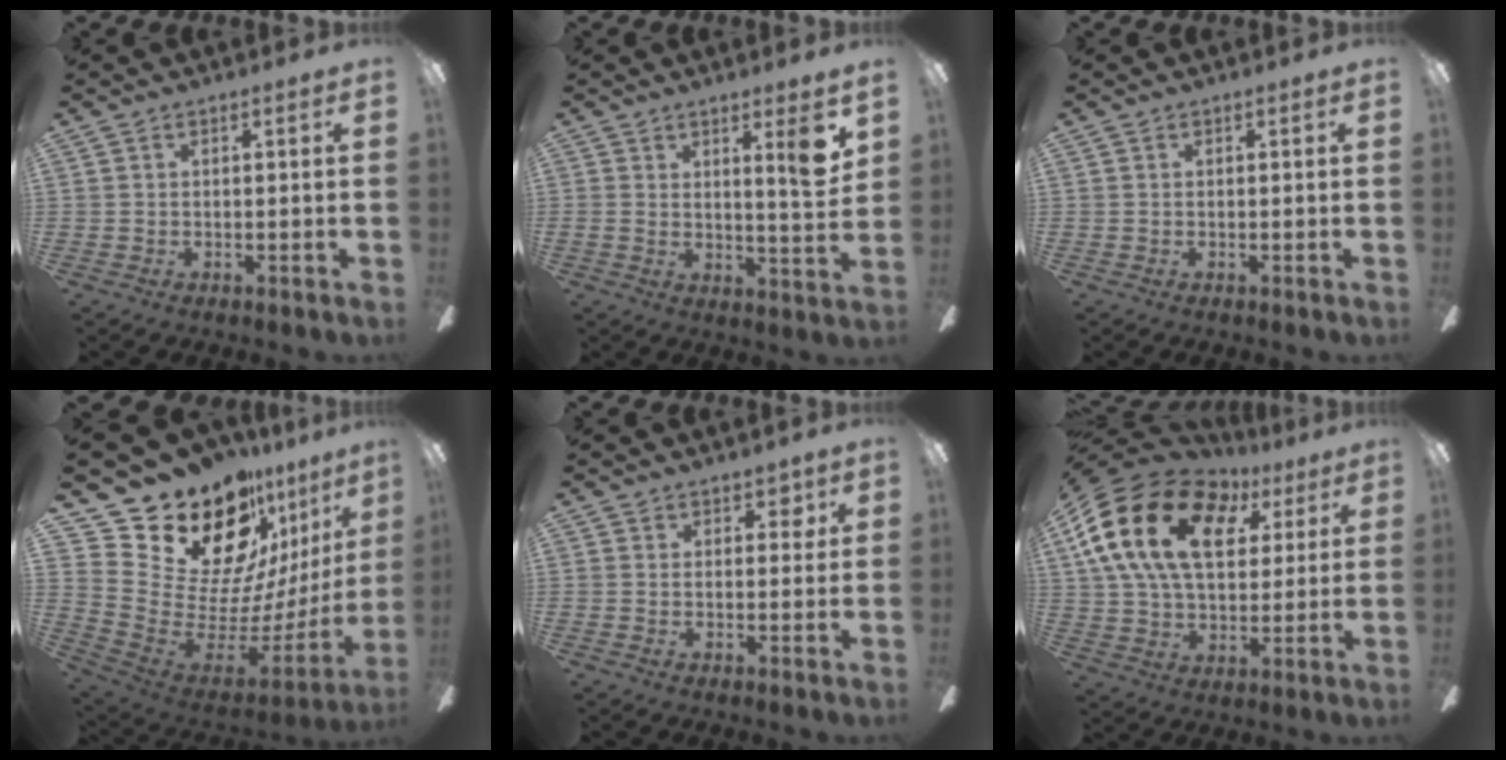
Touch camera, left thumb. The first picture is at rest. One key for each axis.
{"total": 7.6, "fx": 3.5, "fy": 1.2, "fz": 6.6, "tx": -0.083, "ty": -0.022, "tz": 0.048}
{"total": 0.0}
{"total": 24.9, "fx": 19.1, "fy": 11.3, "fz": 11.4, "tx": -0.198, "ty": -0.163, "tz": 0.368}
{"total": 3.0, "fx": 1.7, "fy": 1.6, "fz": 1.9, "tx": -0.007, "ty": -0.007, "tz": 0.023}
{"total": 21.2, "fx": 8.0, "fy": 13.5, "fz": 14.2, "tx": -0.282, "ty": -0.012, "tz": 0.138}